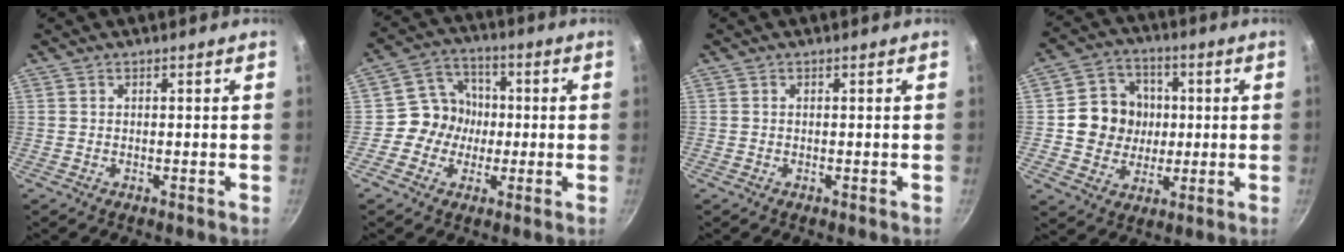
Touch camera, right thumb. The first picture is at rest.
{"total": 9.4, "force": [-1.1, 8.6, 3.6], "torque": [-0.020, 0.028, -0.033]}
{"total": 0.0}
{"total": 12.0, "force": [0.2, 10.9, 5.0], "torque": [-0.043, 0.016, 0.006]}